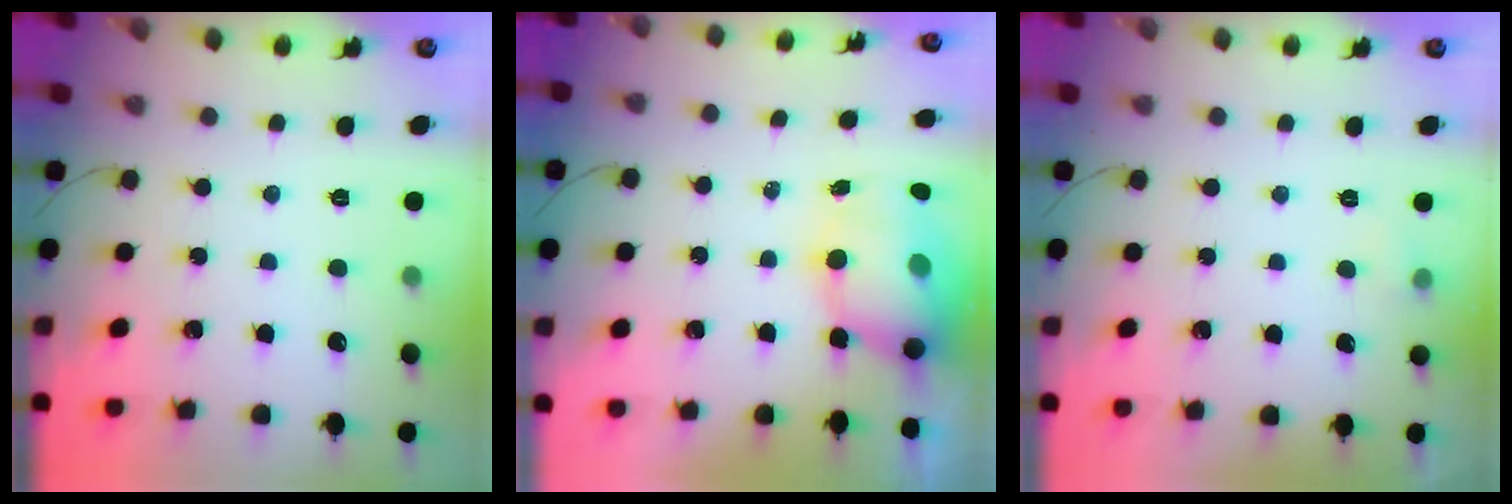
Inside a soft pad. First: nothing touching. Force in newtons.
{"total": 11.6, "press": 11.1, "slide": 3.4}
{"total": 3.4, "press": 3.1, "slide": 1.5}